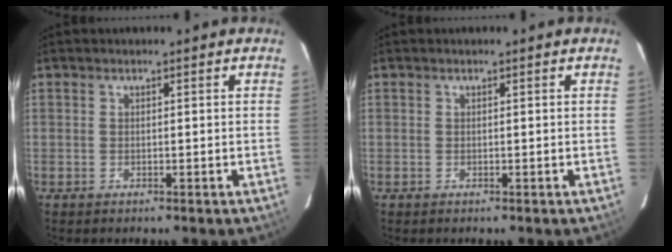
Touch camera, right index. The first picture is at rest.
{"total": 0.0}